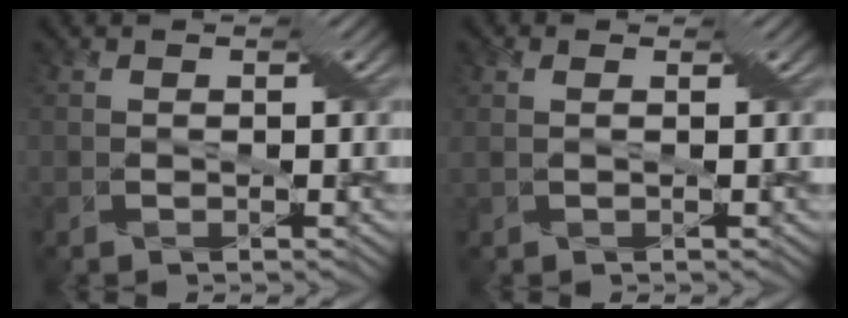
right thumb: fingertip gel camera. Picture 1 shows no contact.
{"total": 2.5, "force": [0.6, 1.2, 2.1], "torque": [-0.027, 0.016, 0.001]}